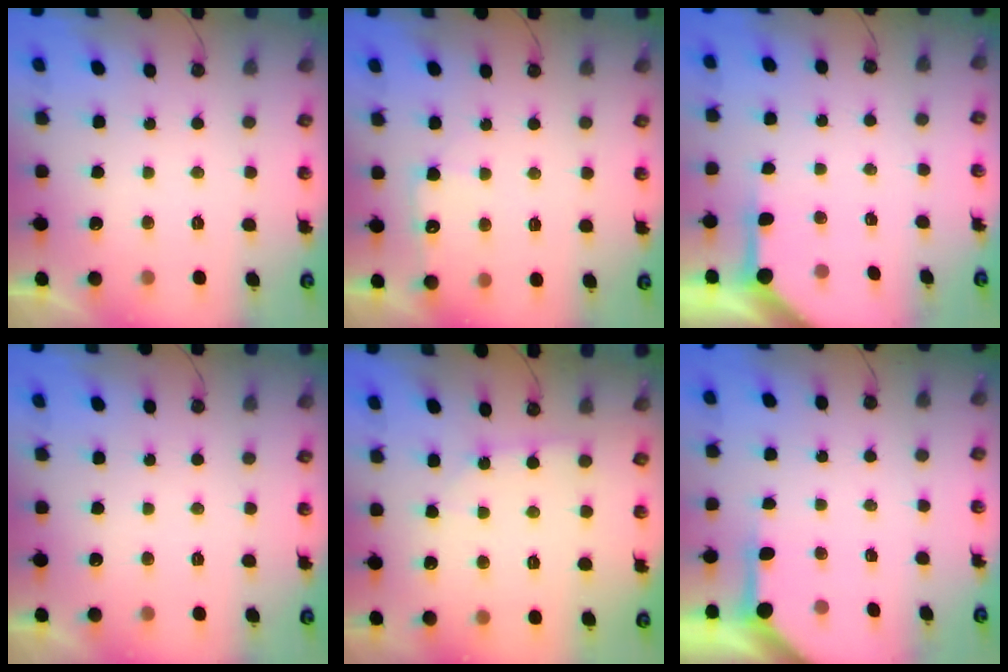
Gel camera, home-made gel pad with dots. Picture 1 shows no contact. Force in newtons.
{"total": 7.3, "press": 7.3, "slide": 0.7}
{"total": 4.5, "press": 4.5, "slide": 0.2}
{"total": 0.0}
{"total": 2.6, "press": 2.6, "slide": 0.3}
{"total": 3.9, "press": 3.8, "slide": 0.2}